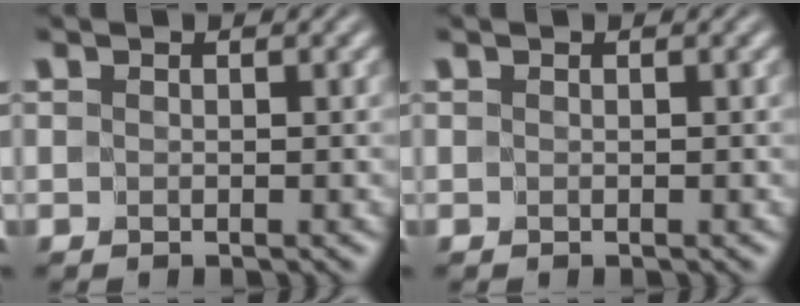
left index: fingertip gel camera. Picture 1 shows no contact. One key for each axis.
{"total": 0.0}